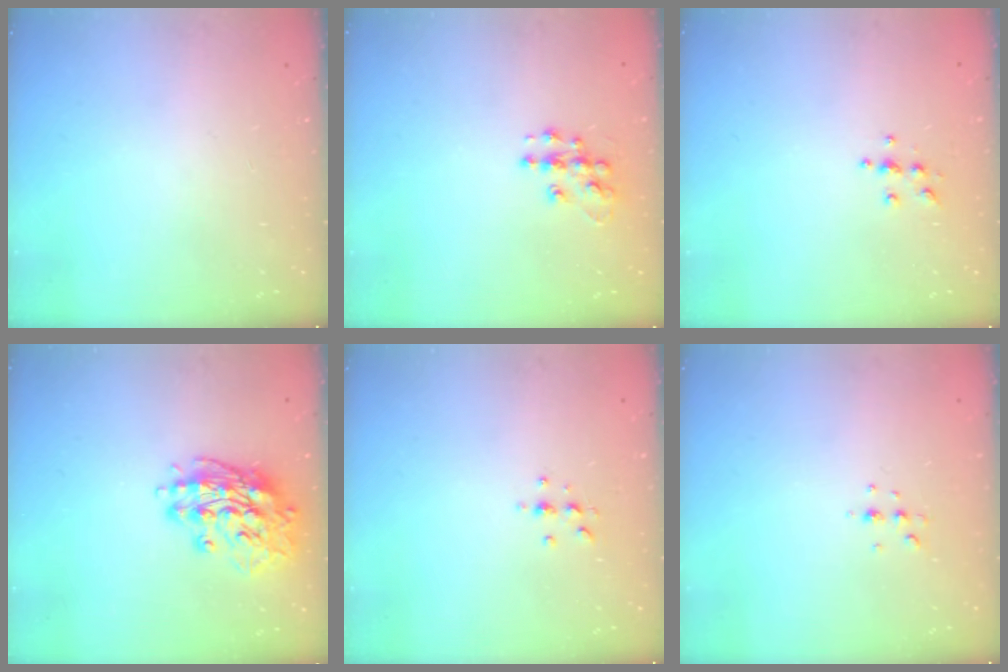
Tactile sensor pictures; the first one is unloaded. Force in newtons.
{"total": 9.4, "press": 9.4, "slide": 0.5}
{"total": 4.6, "press": 4.6, "slide": 0.5}
{"total": 15.4, "press": 15.2, "slide": 2.6}
{"total": 3.8, "press": 3.7, "slide": 0.4}
{"total": 3.7, "press": 3.6, "slide": 0.7}